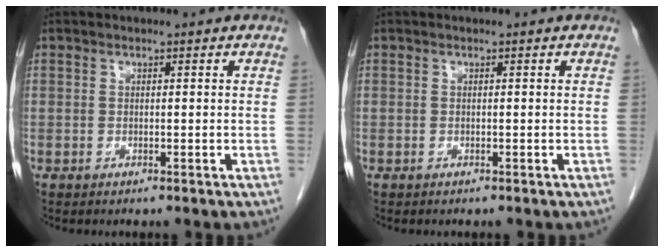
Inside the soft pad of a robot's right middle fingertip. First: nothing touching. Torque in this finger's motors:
{"motor_torque": [-0.36, 0.05, -0.09, -0.01]}